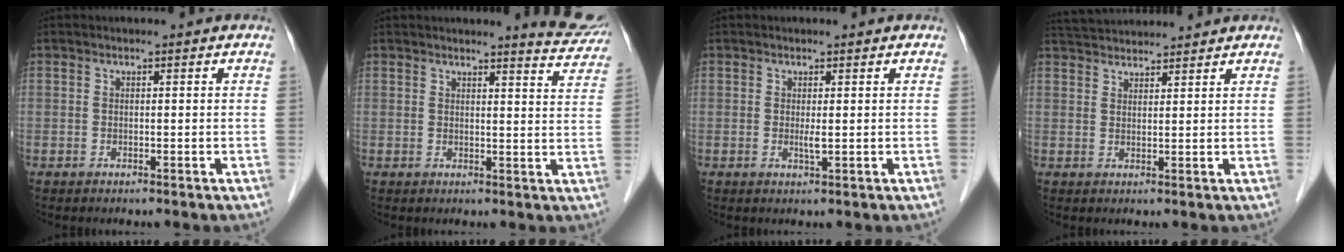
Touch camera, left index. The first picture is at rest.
{"total": 5.8, "force": [5.7, 0.4, 0.9], "torque": [-0.011, -0.032, 0.048]}
{"total": 1.1, "force": [0.0, 0.0, 1.1], "torque": [-0.027, -0.005, 0.002]}
{"total": 7.8, "force": [7.5, 0.7, 1.9], "torque": [-0.040, 0.038, 0.121]}